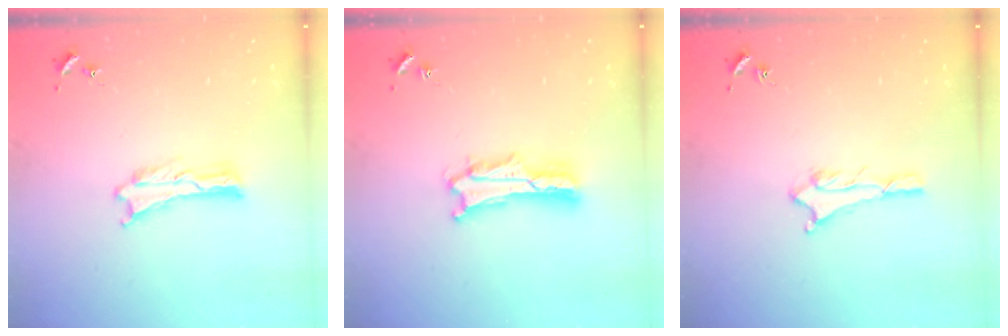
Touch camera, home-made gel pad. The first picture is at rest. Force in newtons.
{"total": 2.1, "press": 2.1, "slide": 0.3}
{"total": 2.0, "press": 2.0, "slide": 0.2}